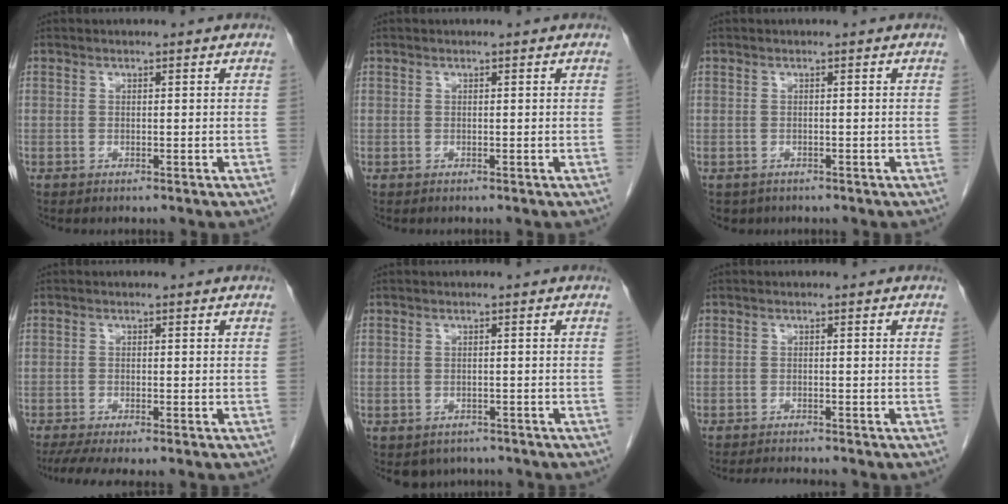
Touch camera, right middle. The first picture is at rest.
{"total": 0.0}
{"total": 2.0, "force": [-1.3, 1.4, 0.3], "torque": [-0.009, 0.001, -0.016]}
{"total": 5.8, "force": [-4.6, 0.5, 3.4], "torque": [-0.050, -0.013, -0.075]}
{"total": 3.8, "force": [-3.1, 2.1, 0.4], "torque": [0.001, 0.006, -0.039]}
{"total": 3.6, "force": [-3.4, 0.1, 1.1], "torque": [-0.015, -0.011, -0.051]}